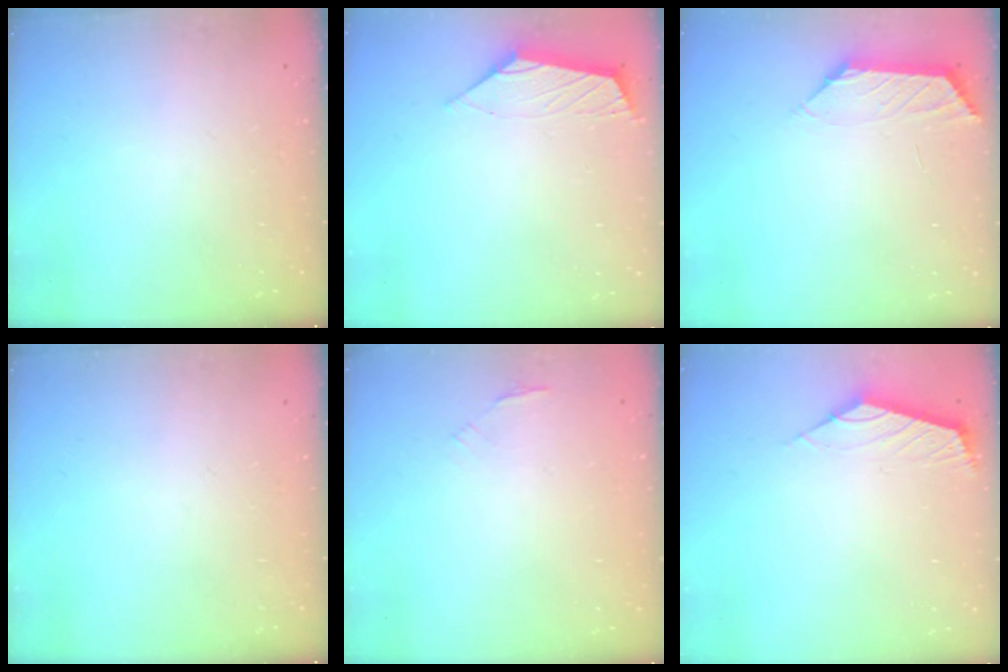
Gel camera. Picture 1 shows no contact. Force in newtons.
{"total": 2.7, "press": 2.7, "slide": 0.4}
{"total": 1.2, "press": 1.1, "slide": 0.4}
{"total": 0.0}
{"total": 1.1, "press": 1.0, "slide": 0.5}
{"total": 2.6, "press": 2.5, "slide": 0.6}